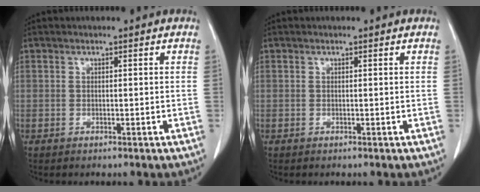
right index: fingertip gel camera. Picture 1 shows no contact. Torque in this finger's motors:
{"motor_torque": [0.00, -0.08, -0.02, 0.01]}